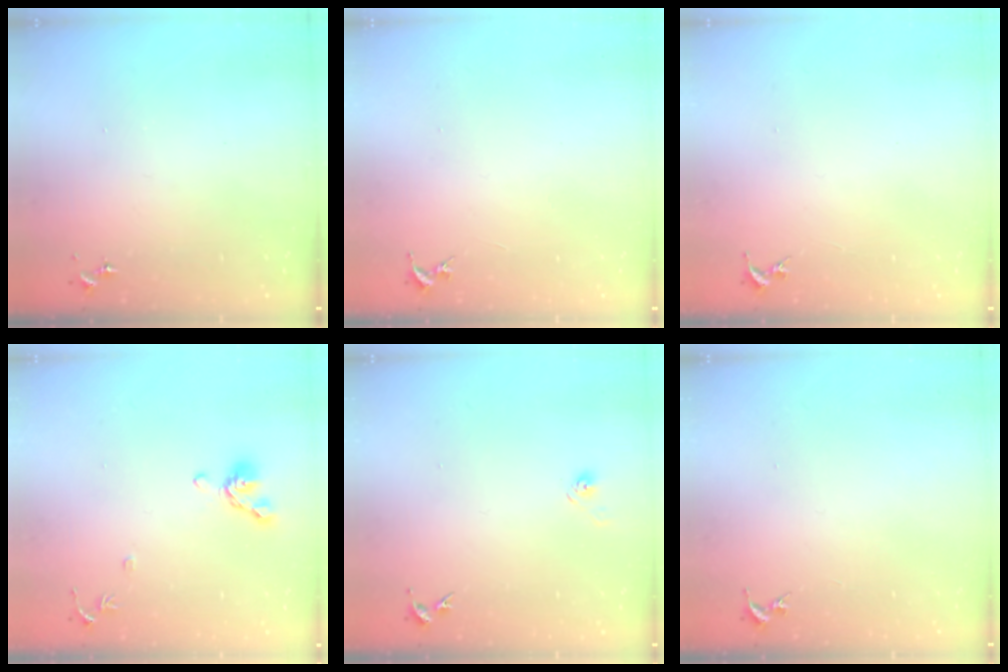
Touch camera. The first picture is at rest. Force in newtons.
{"total": 0.0}
{"total": 0.0}
{"total": 8.4, "press": 8.3, "slide": 1.5}
{"total": 2.8, "press": 2.6, "slide": 1.1}
{"total": 0.0}